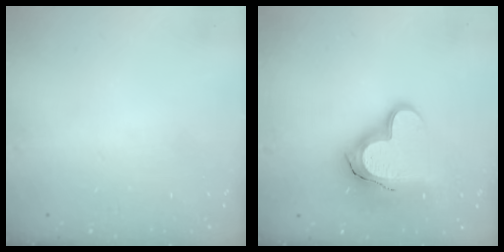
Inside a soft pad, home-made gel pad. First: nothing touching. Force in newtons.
{"total": 16.9, "press": 16.9, "slide": 1.3}